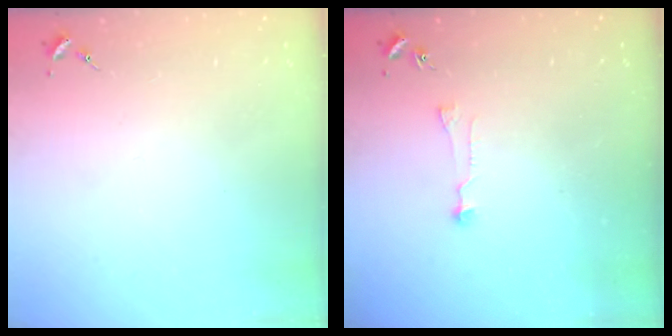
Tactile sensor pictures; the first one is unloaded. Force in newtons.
{"total": 6.0, "press": 6.0, "slide": 0.5}